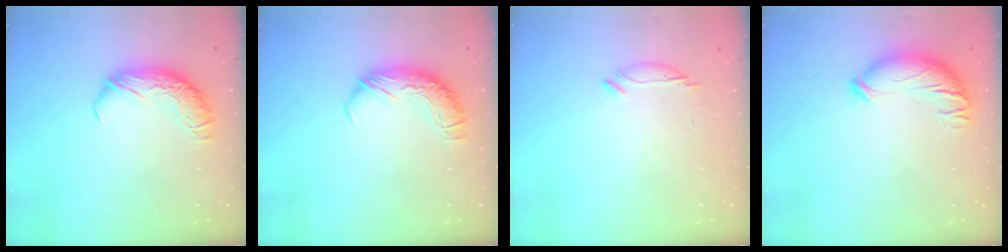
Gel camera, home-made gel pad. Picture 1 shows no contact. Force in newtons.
{"total": 0.0}
{"total": 5.6, "press": 5.5, "slide": 1.1}
{"total": 4.4, "press": 4.1, "slide": 1.7}